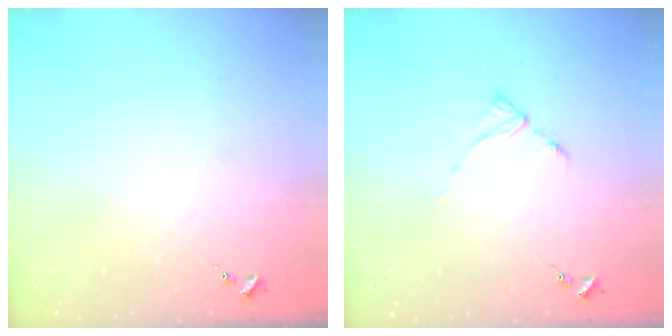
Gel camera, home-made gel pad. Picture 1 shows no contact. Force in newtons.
{"total": 2.7, "press": 2.7, "slide": 0.4}